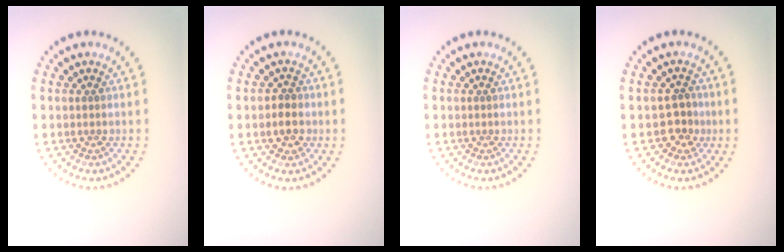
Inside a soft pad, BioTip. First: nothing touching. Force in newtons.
{"total": 1.6, "press": 1.5, "slide": 0.5}
{"total": 0.0}
{"total": 2.0, "press": 1.8, "slide": 0.7}